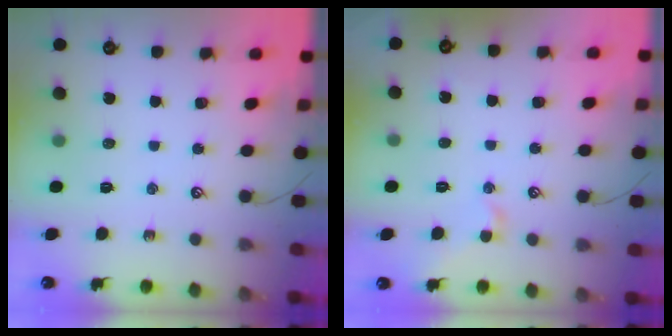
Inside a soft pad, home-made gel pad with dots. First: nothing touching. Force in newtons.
{"total": 0.9, "press": 0.8, "slide": 0.4}